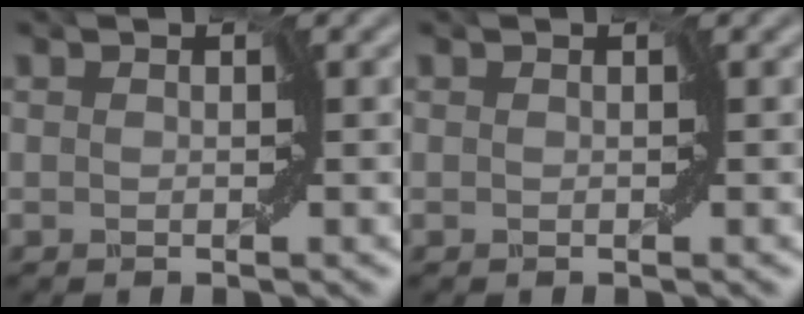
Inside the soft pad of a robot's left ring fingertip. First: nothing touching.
{"total": 0.0}